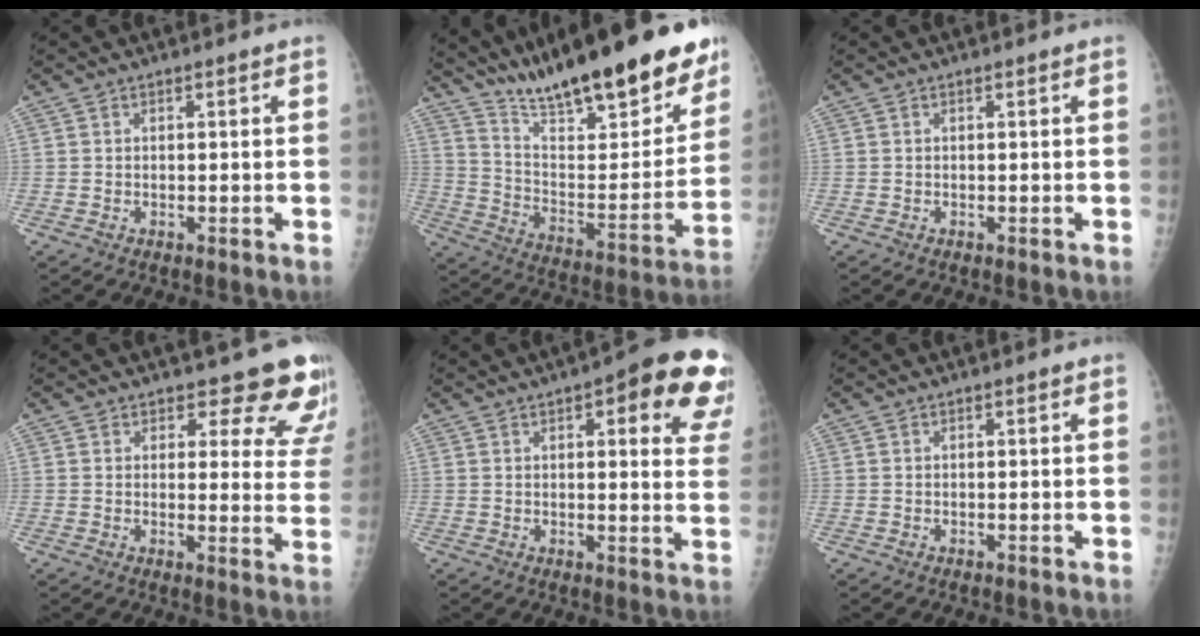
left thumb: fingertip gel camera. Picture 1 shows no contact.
{"total": 28.1, "force": [21.1, 7.2, 17.1], "torque": [-0.231, -0.086, 0.331]}
{"total": 0.0}
{"total": 12.7, "force": [11.2, 5.0, 3.4], "torque": [0.021, -0.076, 0.103]}
{"total": 16.8, "force": [8.8, 5.4, 13.2], "torque": [-0.126, -0.024, 0.091]}
{"total": 0.0}